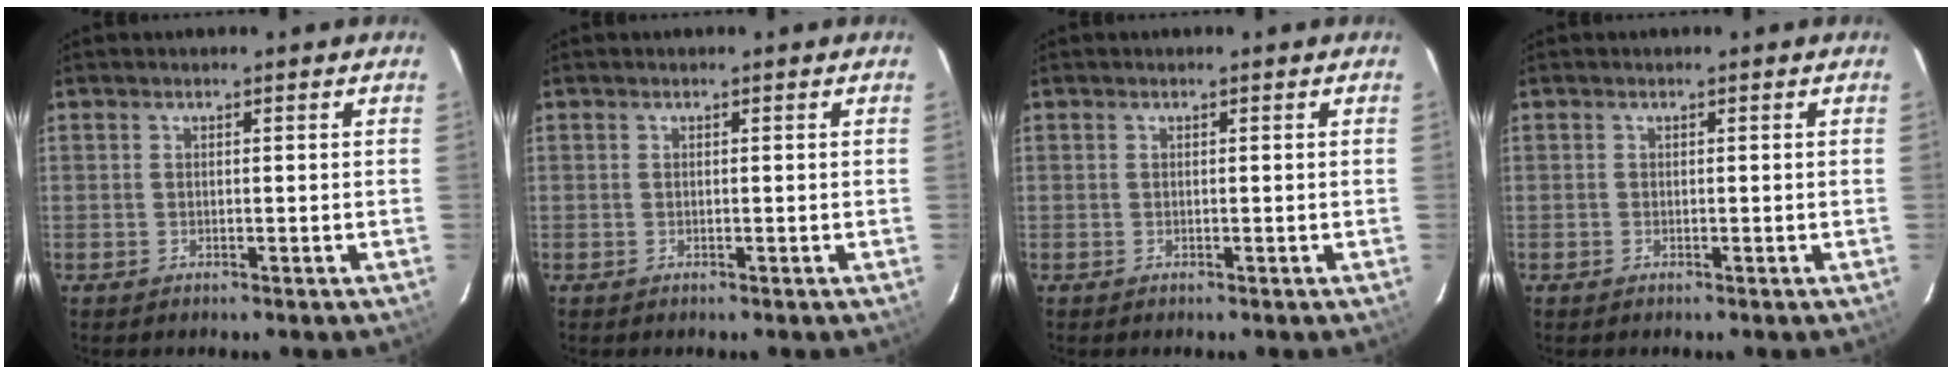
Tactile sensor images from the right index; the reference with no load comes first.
{"total": 0.0}
{"total": 0.0}
{"total": 0.0}